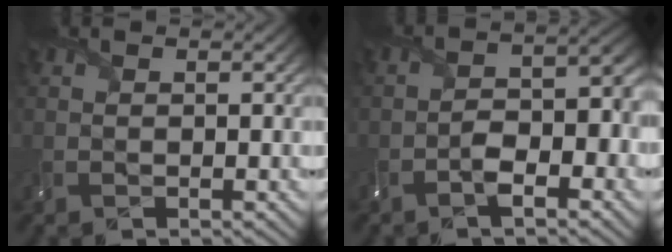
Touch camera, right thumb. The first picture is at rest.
{"total": 6.1, "force": [-2.8, 2.8, 4.7], "torque": [-0.076, 0.000, -0.055]}